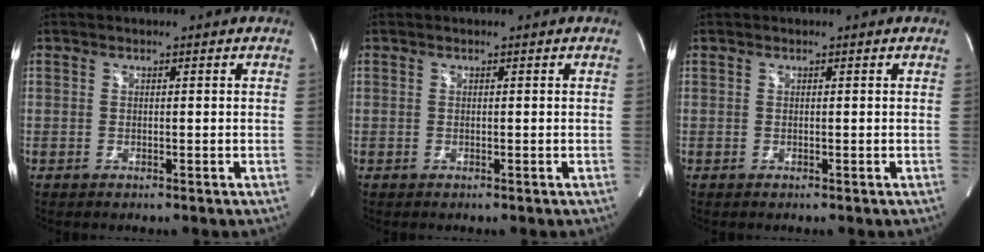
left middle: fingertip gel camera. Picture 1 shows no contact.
{"total": 0.0}
{"total": 0.0}